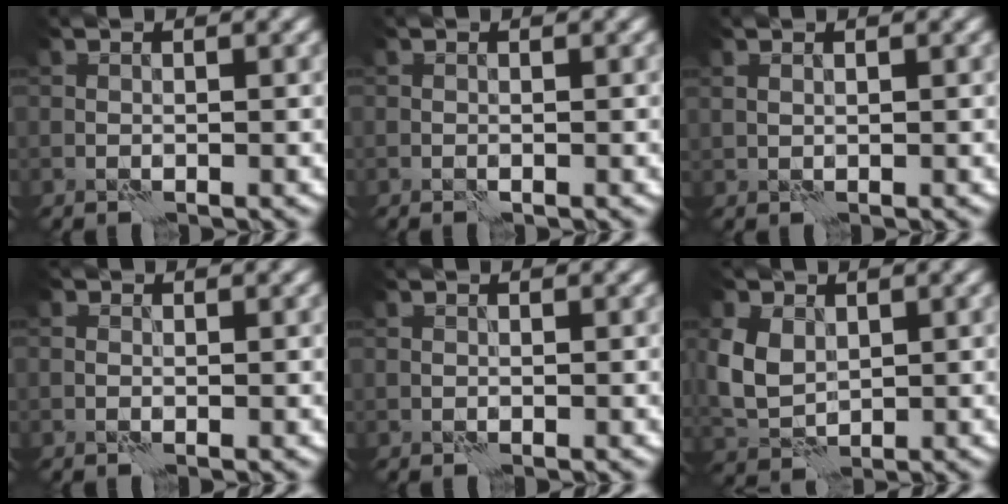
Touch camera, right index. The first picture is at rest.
{"total": 0.0}
{"total": 0.5, "force": [0.5, 0.1, 0.0], "torque": [0.001, -0.003, 0.014]}
{"total": 0.0}
{"total": 0.0}
{"total": 4.5, "force": [1.1, 3.3, 2.9], "torque": [-0.076, 0.000, 0.021]}